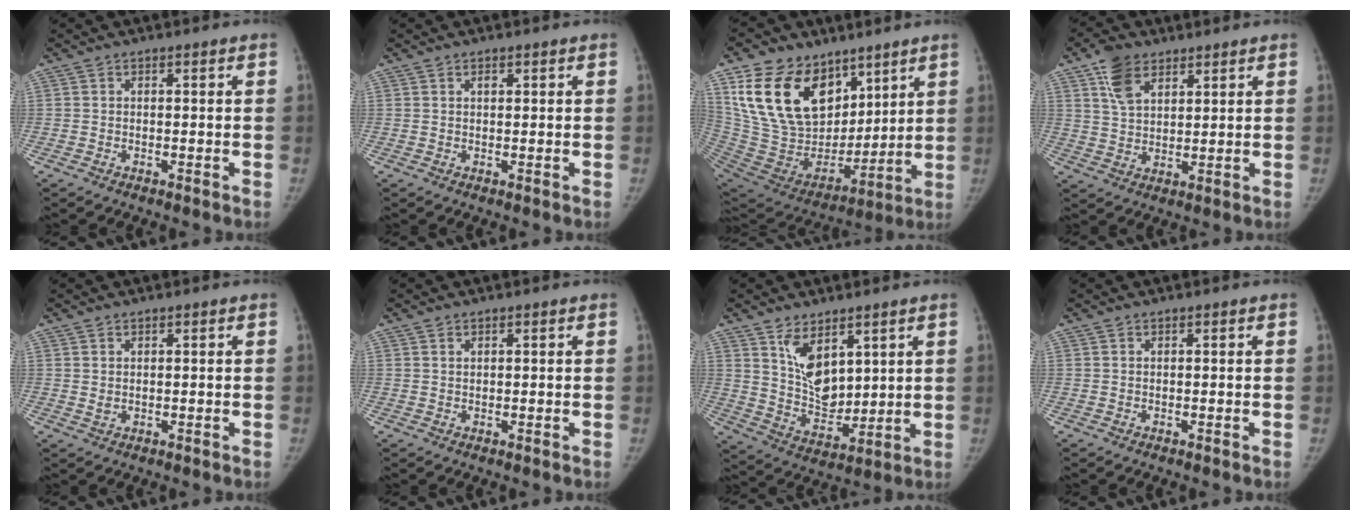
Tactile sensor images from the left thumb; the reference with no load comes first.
{"total": 0.9, "force": [0.5, 0.5, 0.6], "torque": [-0.006, -0.002, 0.007]}
{"total": 24.3, "force": [13.1, 15.5, 13.4], "torque": [-0.225, -0.037, 0.257]}
{"total": 7.5, "force": [4.3, 4.4, 4.2], "torque": [-0.059, -0.017, 0.083]}
{"total": 1.1, "force": [0.5, 0.7, 0.6], "torque": [-0.007, -0.006, 0.012]}
{"total": 0.7, "force": [0.5, 0.4, 0.3], "torque": [-0.002, -0.003, 0.009]}
{"total": 10.4, "force": [5.1, 6.0, 6.7], "torque": [-0.087, -0.043, 0.109]}
{"total": 0.0}